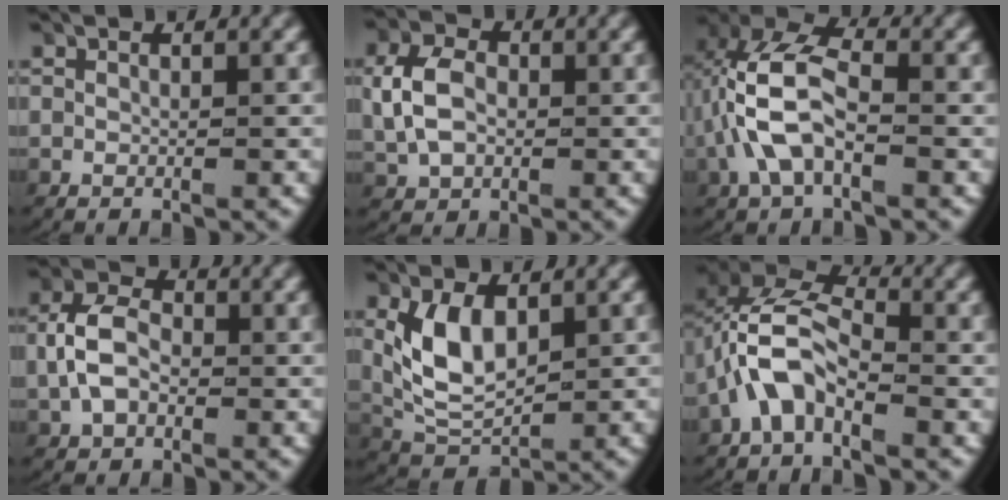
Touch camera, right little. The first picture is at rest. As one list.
[{"total": 4.6, "force": [0.3, 3.5, 3.0], "torque": [-0.069, 0.000, 0.010]}, {"total": 7.2, "force": [0.4, 4.5, 5.6], "torque": [-0.140, -0.012, 0.006]}, {"total": 4.7, "force": [0.0, 3.4, 3.2], "torque": [-0.073, 0.001, -0.002]}, {"total": 5.9, "force": [0.6, 4.0, 4.3], "torque": [-0.108, -0.016, 0.024]}, {"total": 6.2, "force": [0.2, 4.4, 4.3], "torque": [-0.103, -0.008, -0.007]}]